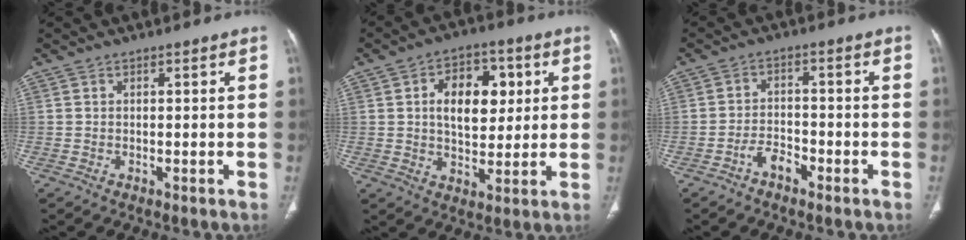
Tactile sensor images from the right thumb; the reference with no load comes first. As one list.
[{"total": 12.2, "force": [2.7, 7.7, 9.0], "torque": [-0.100, 0.000, 0.043]}, {"total": 3.8, "force": [-2.6, 1.9, 2.1], "torque": [-0.034, 0.025, -0.048]}]